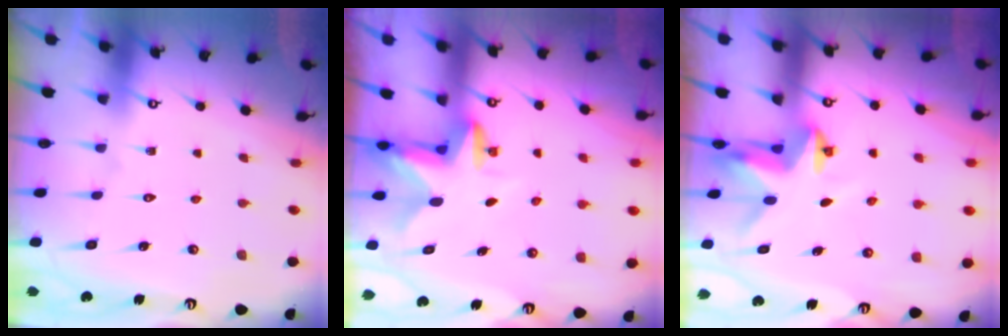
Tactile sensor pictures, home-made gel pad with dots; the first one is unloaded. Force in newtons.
{"total": 2.7, "press": 2.7, "slide": 0.5}
{"total": 3.2, "press": 3.2, "slide": 0.1}